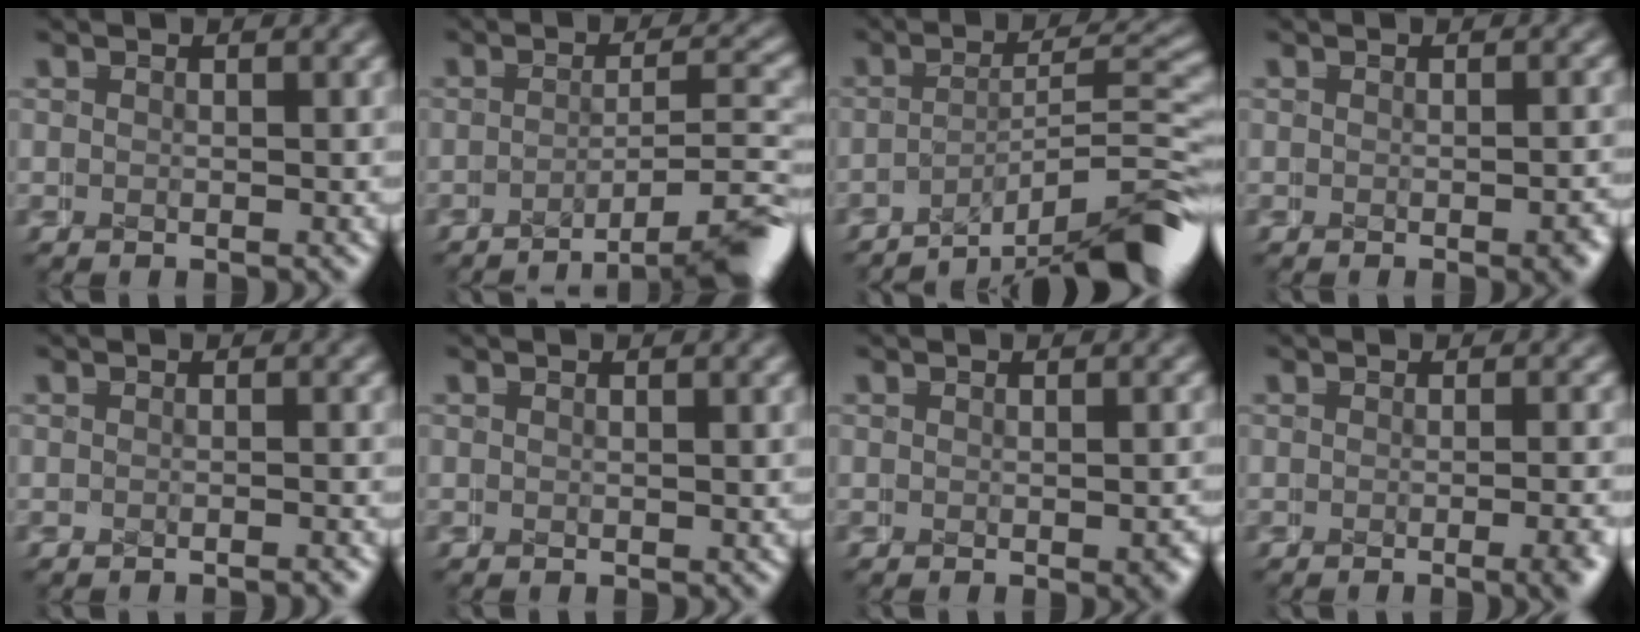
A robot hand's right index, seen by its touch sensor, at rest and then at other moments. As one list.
[{"total": 7.4, "force": [-5.9, 1.8, 3.9], "torque": [-0.023, 0.008, -0.093]}, {"total": 8.9, "force": [-6.8, 1.9, 5.4], "torque": [-0.052, 0.001, -0.094]}, {"total": 1.3, "force": [-0.9, 0.2, 0.9], "torque": [-0.005, 0.000, -0.013]}, {"total": 1.0, "force": [-1.0, 0.0, 0.0], "torque": [0.004, 0.004, -0.018]}, {"total": 0.0}, {"total": 1.0, "force": [-0.6, 0.3, 0.8], "torque": [-0.006, -0.002, -0.006]}, {"total": 2.1, "force": [-1.4, -0.1, 1.6], "torque": [-0.014, 0.006, -0.025]}]